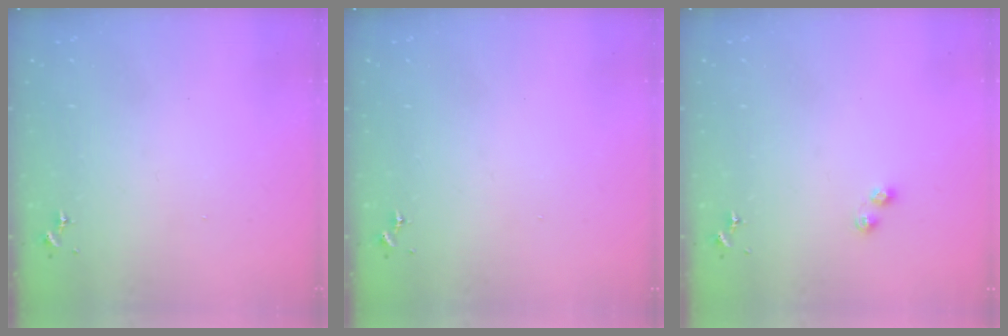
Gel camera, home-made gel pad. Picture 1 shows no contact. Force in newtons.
{"total": 0.0}
{"total": 3.4, "press": 3.4, "slide": 0.4}